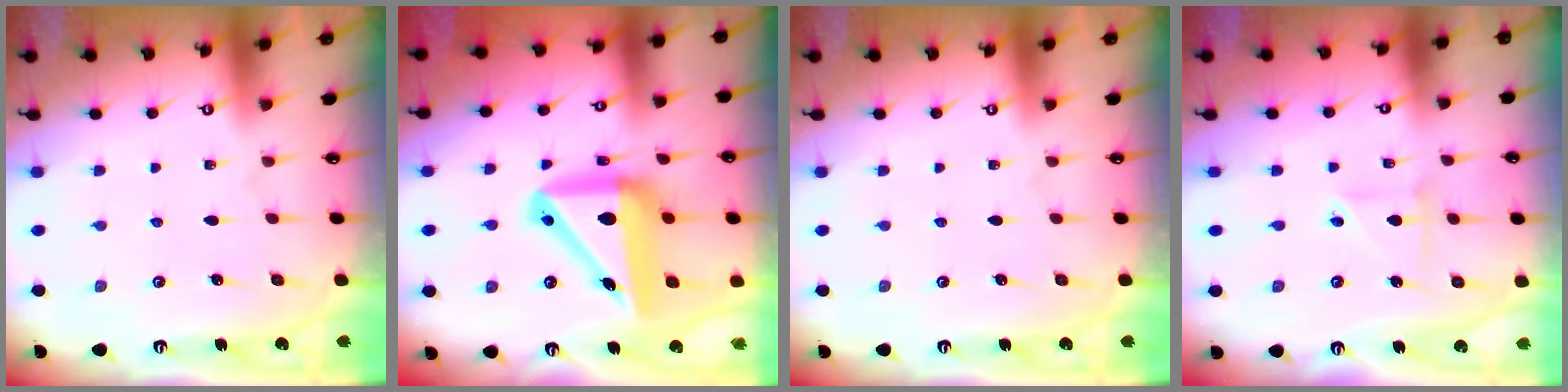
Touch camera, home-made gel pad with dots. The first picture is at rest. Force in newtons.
{"total": 16.1, "press": 15.8, "slide": 3.1}
{"total": 0.0}
{"total": 2.8, "press": 2.7, "slide": 0.6}